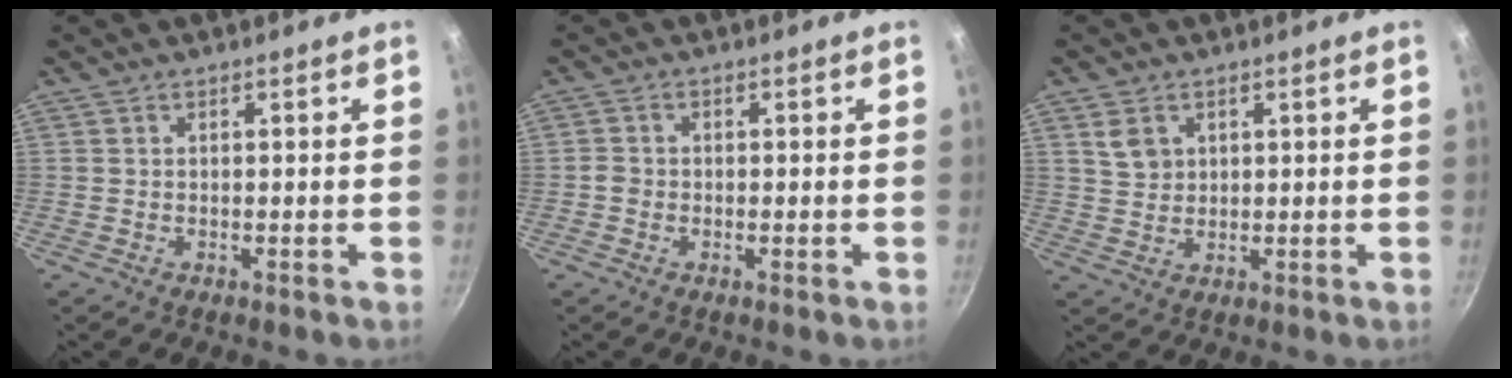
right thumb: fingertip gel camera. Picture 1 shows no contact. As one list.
[{"total": 1.5, "force": [-0.6, 1.3, 0.7], "torque": [-0.015, 0.007, -0.015]}, {"total": 4.3, "force": [2.0, 3.3, 2.0], "torque": [-0.022, -0.002, 0.043]}]